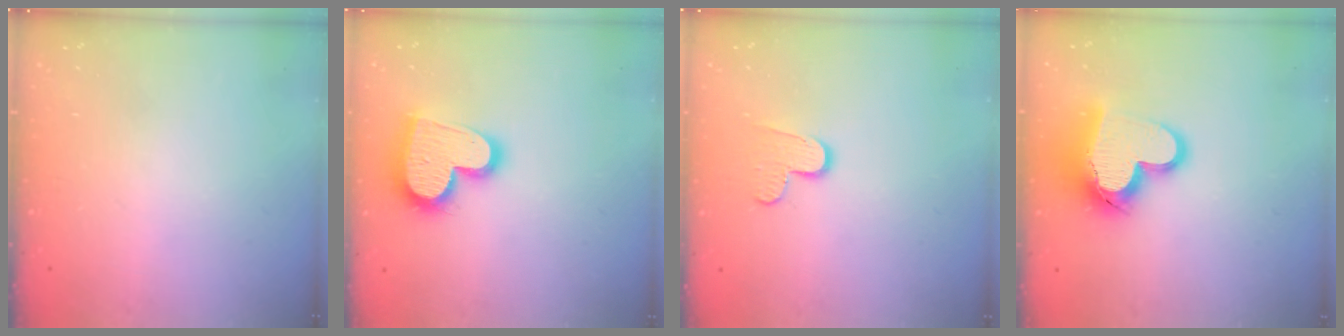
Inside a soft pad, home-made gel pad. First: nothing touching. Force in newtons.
{"total": 16.7, "press": 16.7, "slide": 1.0}
{"total": 8.3, "press": 8.3, "slide": 0.6}
{"total": 16.9, "press": 16.7, "slide": 2.4}